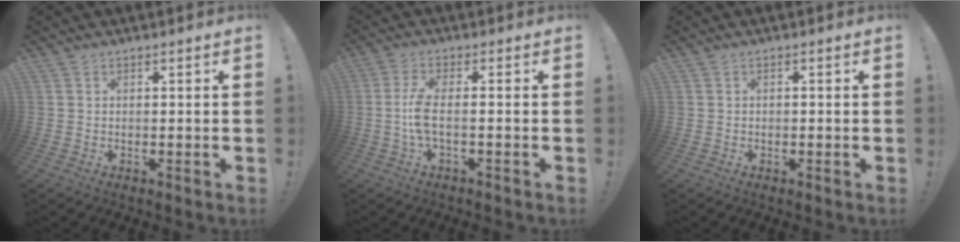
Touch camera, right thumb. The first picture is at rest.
{"total": 7.1, "force": [-1.2, 1.3, 6.8], "torque": [-0.145, -0.011, -0.023]}
{"total": 0.6, "force": [-0.6, -0.1, 0.2], "torque": [-0.007, 0.000, -0.010]}